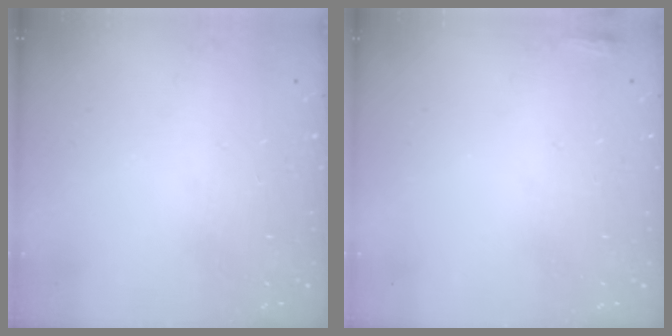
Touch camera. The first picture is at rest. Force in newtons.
{"total": 2.9, "press": 2.6, "slide": 1.1}